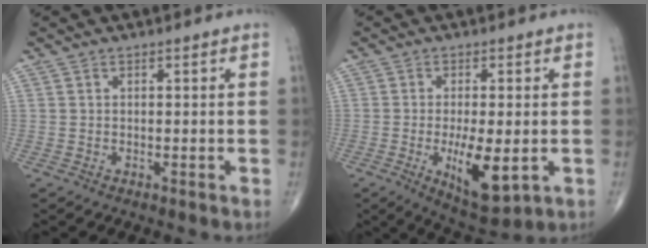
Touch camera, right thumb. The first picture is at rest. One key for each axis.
{"total": 10.0, "fx": -2.1, "fy": 3.7, "fz": 9.1, "tx": -0.144, "ty": -0.021, "tz": -0.025}